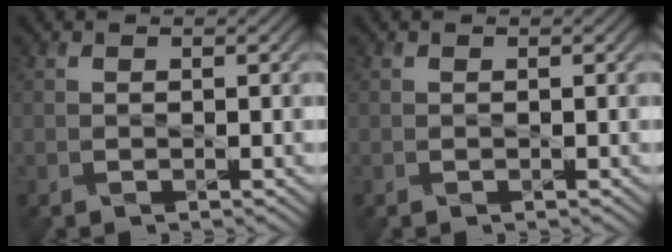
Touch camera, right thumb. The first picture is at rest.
{"total": 0.0}